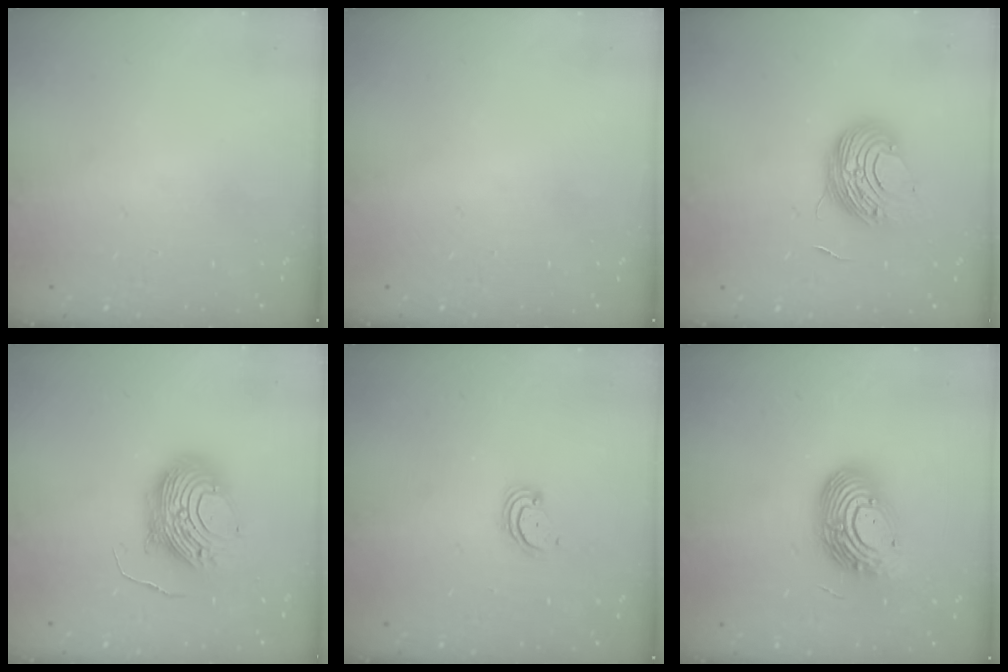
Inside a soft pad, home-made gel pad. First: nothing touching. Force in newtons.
{"total": 0.0}
{"total": 9.9, "press": 9.9, "slide": 0.9}
{"total": 12.9, "press": 12.9, "slide": 0.6}
{"total": 2.5, "press": 2.5, "slide": 0.3}
{"total": 15.1, "press": 15.1, "slide": 1.4}